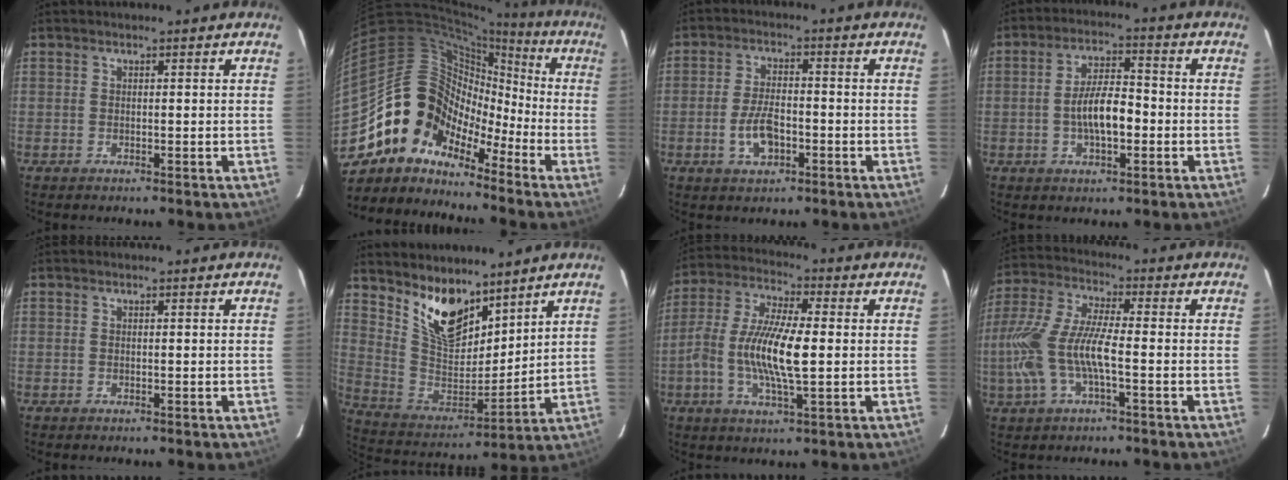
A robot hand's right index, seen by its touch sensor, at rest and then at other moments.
{"total": 12.5, "force": [-7.9, 9.1, 3.1], "torque": [-0.059, 0.046, -0.173]}
{"total": 6.7, "force": [-2.4, 3.4, 5.2], "torque": [-0.107, 0.002, -0.040]}
{"total": 8.0, "force": [-1.7, 3.0, 7.2], "torque": [-0.135, 0.007, -0.025]}
{"total": 0.0}
{"total": 14.1, "force": [10.1, 6.6, 7.3], "torque": [-0.146, -0.003, 0.202]}
{"total": 12.7, "force": [-1.3, 3.4, 12.2], "torque": [-0.248, 0.003, -0.030]}
{"total": 12.0, "force": [-2.8, 3.2, 11.2], "torque": [-0.246, -0.002, -0.053]}